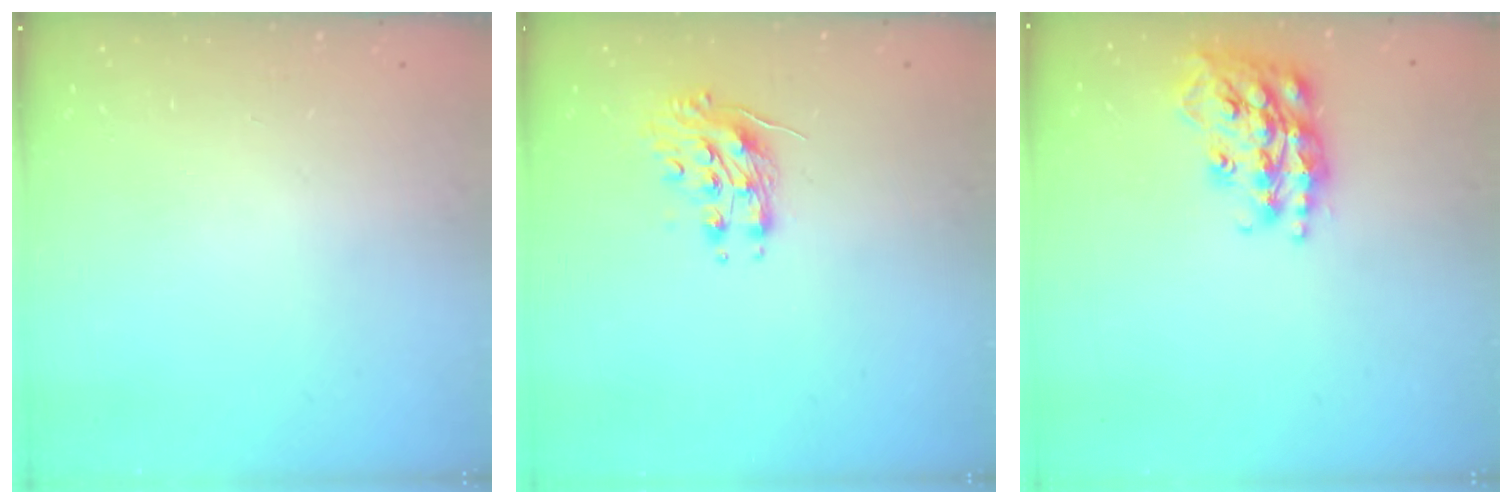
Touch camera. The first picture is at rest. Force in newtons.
{"total": 8.8, "press": 8.8, "slide": 0.4}
{"total": 19.8, "press": 19.7, "slide": 1.2}